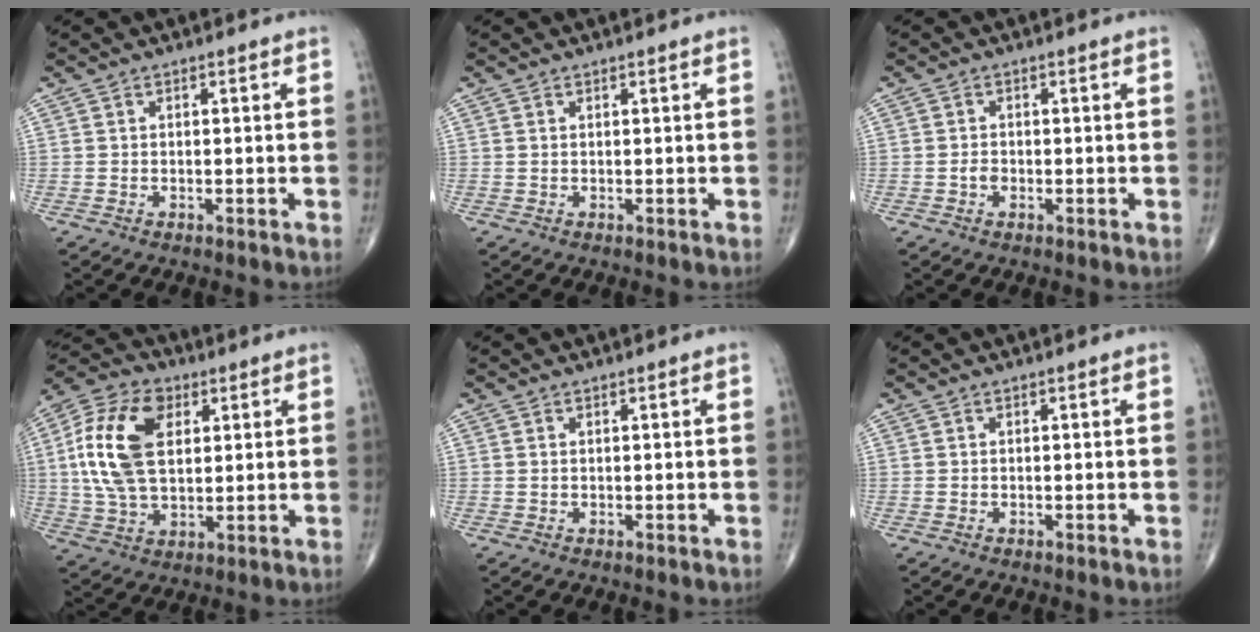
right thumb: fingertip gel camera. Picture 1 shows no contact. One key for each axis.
{"total": 0.0}
{"total": 1.0, "fx": -0.5, "fy": 0.8, "fz": 0.5, "tx": -0.004, "ty": 0.007, "tz": -0.010}
{"total": 17.1, "fx": 3.8, "fy": 10.4, "fz": 13.1, "tx": -0.250, "ty": 0.006, "tz": 0.066}
{"total": 0.0}
{"total": 0.0}